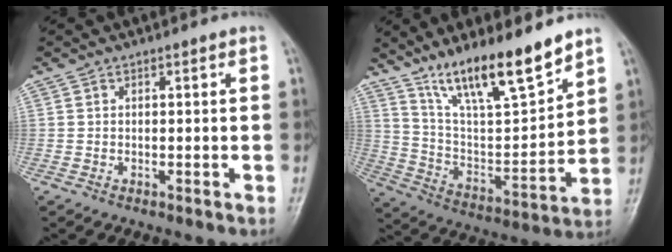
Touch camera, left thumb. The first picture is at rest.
{"total": 17.2, "force": [12.7, 3.6, 11.0], "torque": [-0.164, -0.071, 0.236]}